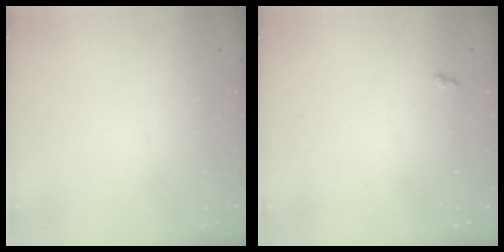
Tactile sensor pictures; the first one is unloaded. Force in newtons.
{"total": 3.9, "press": 3.9, "slide": 0.5}